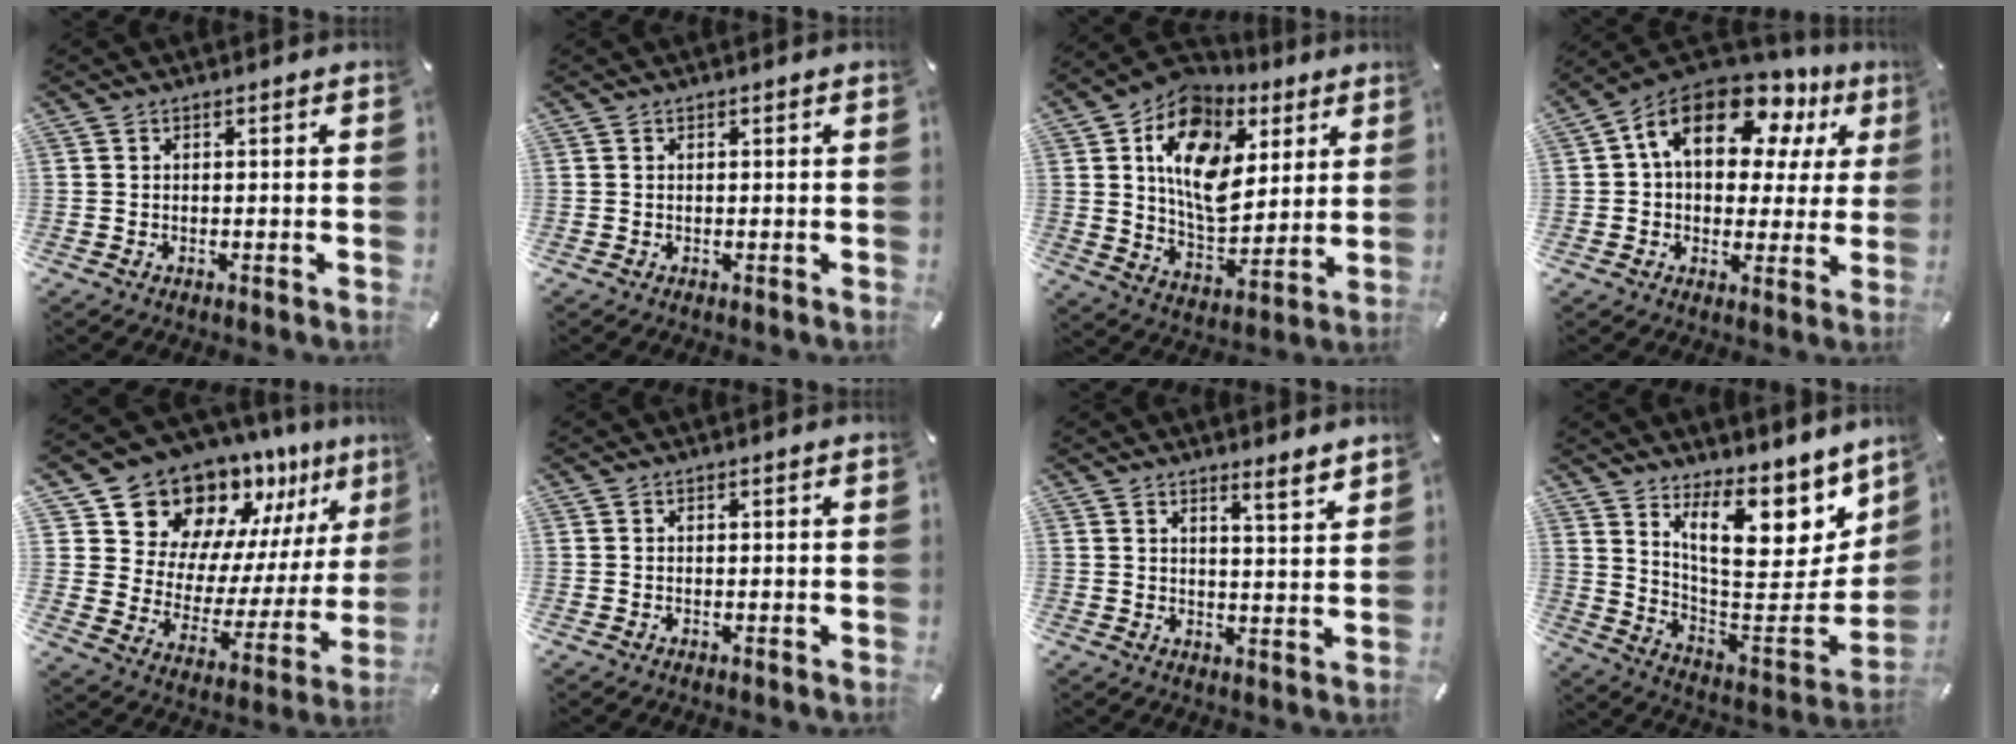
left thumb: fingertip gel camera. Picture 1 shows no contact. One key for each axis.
{"total": 0.0}
{"total": 15.7, "fx": 5.7, "fy": 11.3, "fz": 9.3, "tx": -0.162, "ty": -0.027, "tz": 0.105}
{"total": 17.4, "fx": 8.4, "fy": 10.3, "fz": 11.1, "tx": -0.186, "ty": -0.034, "tz": 0.149}
{"total": 15.5, "fx": 13.5, "fy": 7.4, "fz": 1.8, "tx": -0.044, "ty": -0.138, "tz": 0.239}
{"total": 0.0}
{"total": 4.4, "fx": 3.9, "fy": 0.1, "fz": 1.9, "tx": -0.023, "ty": -0.036, "tz": 0.065}
{"total": 18.2, "fx": 11.4, "fy": 8.2, "fz": 11.5, "tx": -0.160, "ty": -0.101, "tz": 0.194}